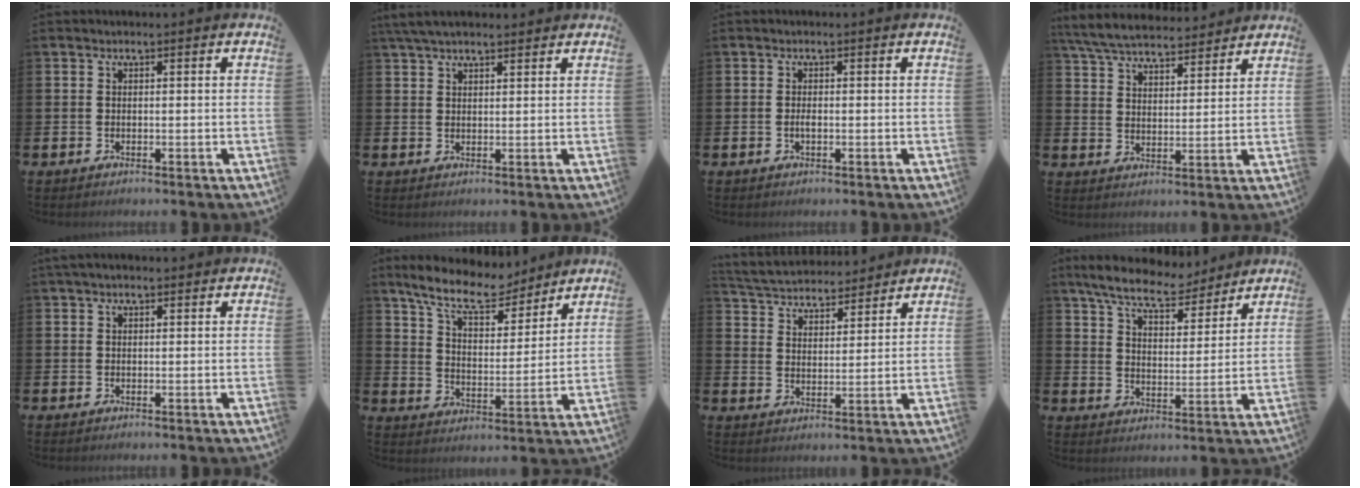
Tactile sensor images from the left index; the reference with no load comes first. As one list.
[{"total": 4.0, "force": [3.5, 1.1, 1.7], "torque": [-0.036, -0.005, 0.063]}, {"total": 0.9, "force": [-0.3, 0.3, 0.8], "torque": [-0.011, -0.002, -0.007]}, {"total": 6.6, "force": [6.3, 1.4, 1.5], "torque": [-0.054, -0.031, 0.114]}, {"total": 1.4, "force": [1.1, 0.5, 0.7], "torque": [-0.002, 0.000, 0.017]}, {"total": 10.1, "force": [9.0, 2.9, 3.8], "torque": [-0.097, -0.053, 0.158]}, {"total": 4.7, "force": [4.6, 1.2, -0.1], "torque": [-0.025, -0.035, 0.078]}, {"total": 8.4, "force": [7.8, 1.7, 2.8], "torque": [-0.079, -0.043, 0.138]}]